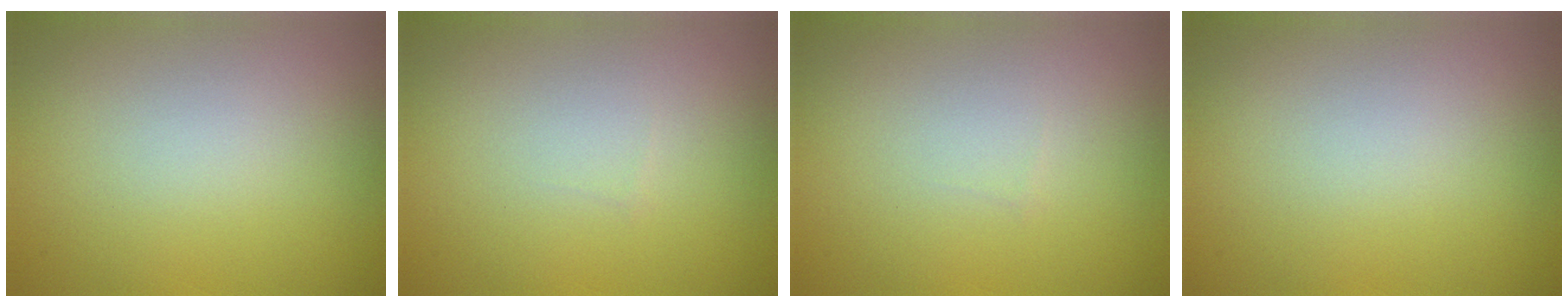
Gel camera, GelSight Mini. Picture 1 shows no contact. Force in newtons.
{"total": 0.0}
{"total": 0.0}
{"total": 0.0}